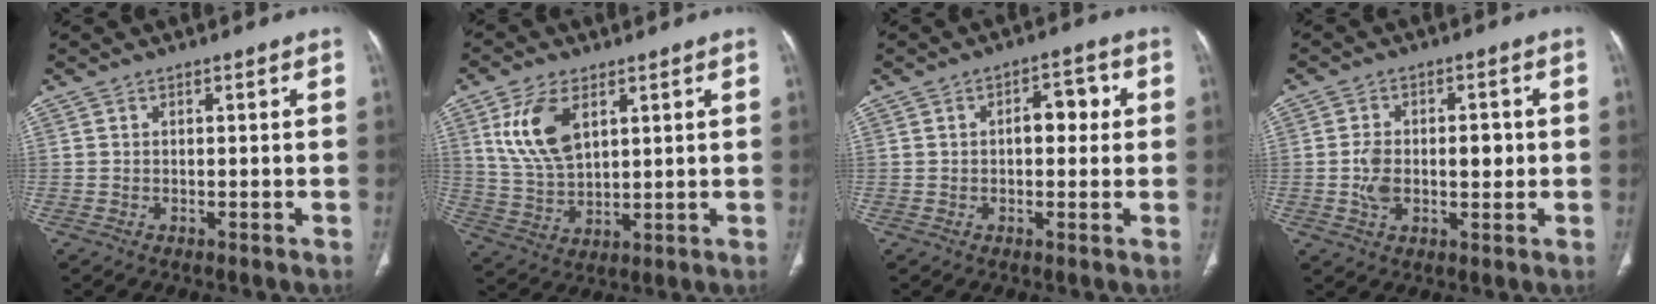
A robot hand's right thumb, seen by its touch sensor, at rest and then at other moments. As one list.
[{"total": 10.9, "force": [4.4, 5.9, 8.0], "torque": [-0.153, -0.014, 0.095]}, {"total": 5.6, "force": [0.6, 3.3, 4.5], "torque": [-0.044, 0.017, 0.005]}, {"total": 7.7, "force": [-0.3, 4.8, 6.0], "torque": [-0.095, 0.014, -0.001]}]